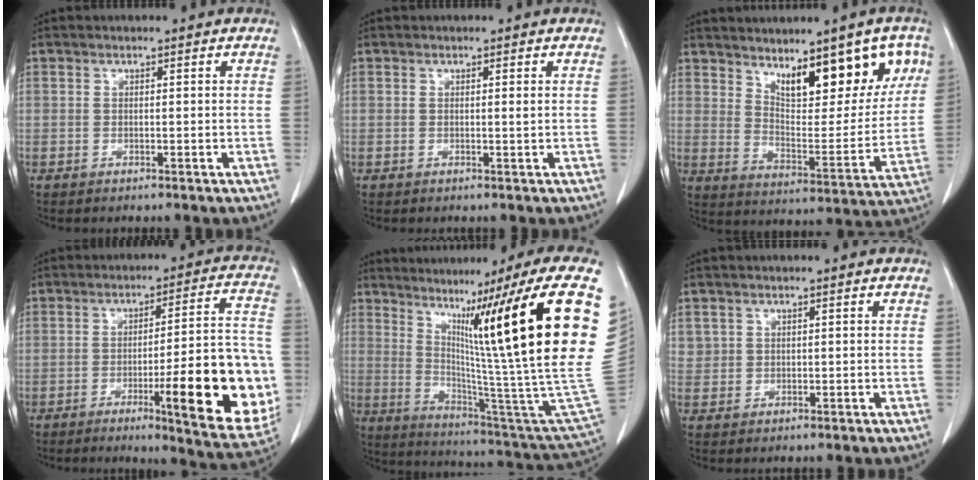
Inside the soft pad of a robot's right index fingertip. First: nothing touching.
{"total": 0.6, "force": [0.1, -0.1, 0.5], "torque": [-0.010, -0.002, 0.002]}
{"total": 15.9, "force": [8.9, 4.9, 12.2], "torque": [-0.162, 0.003, 0.144]}
{"total": 19.4, "force": [-4.9, 2.6, 18.5], "torque": [-0.193, 0.009, -0.056]}
{"total": 32.7, "force": [12.4, 0.1, 30.2], "torque": [-0.354, -0.003, 0.191]}
{"total": 1.5, "force": [0.7, 1.3, 0.1], "torque": [0.013, 0.003, 0.009]}